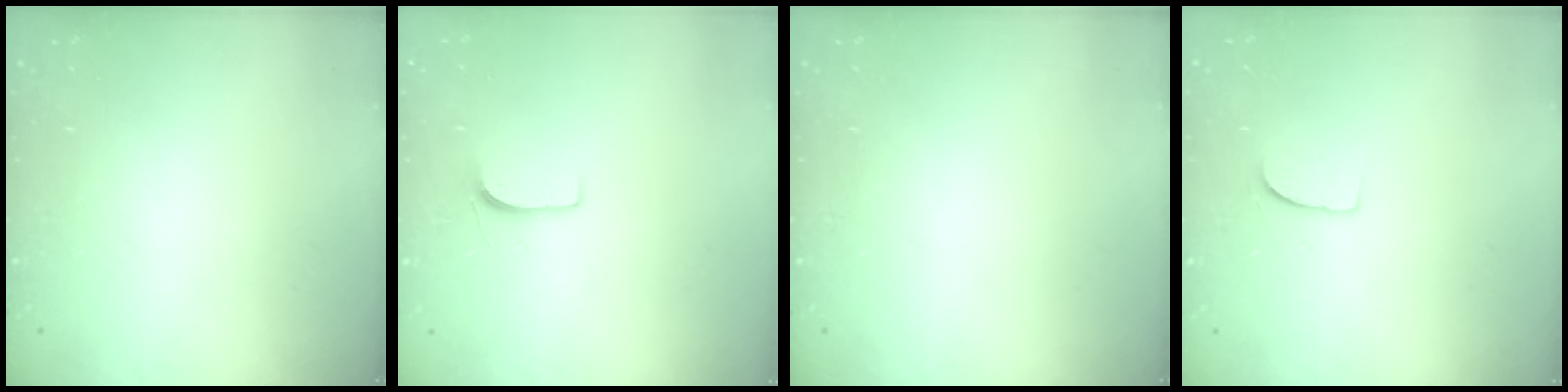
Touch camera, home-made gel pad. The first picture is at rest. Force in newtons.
{"total": 6.2, "press": 6.2, "slide": 0.6}
{"total": 0.0}
{"total": 5.2, "press": 5.2, "slide": 0.4}